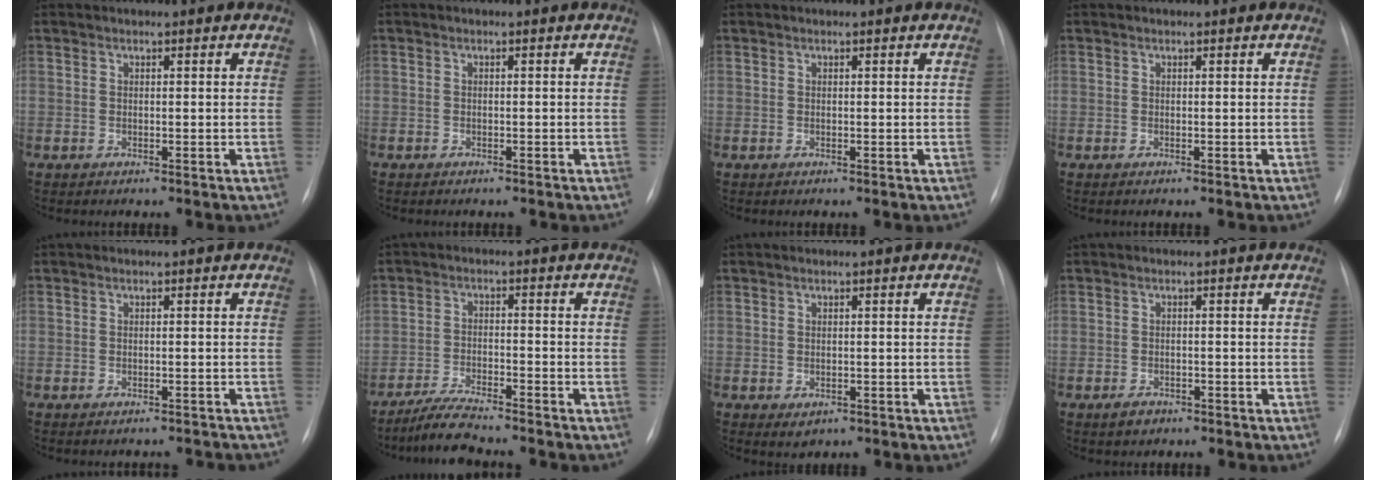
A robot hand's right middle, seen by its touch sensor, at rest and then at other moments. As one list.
[{"total": 1.2, "force": [-1.0, 0.5, 0.4], "torque": [-0.004, 0.001, -0.009]}, {"total": 0.0}, {"total": 0.0}, {"total": 4.6, "force": [-4.3, 1.3, 0.9], "torque": [-0.006, 0.004, -0.045]}, {"total": 5.9, "force": [-5.3, 0.0, 2.5], "torque": [-0.048, -0.023, -0.099]}, {"total": 1.5, "force": [-0.5, 1.2, 0.9], "torque": [-0.005, 0.000, 0.006]}, {"total": 1.9, "force": [-1.3, 1.2, 0.8], "torque": [-0.016, 0.002, -0.014]}]